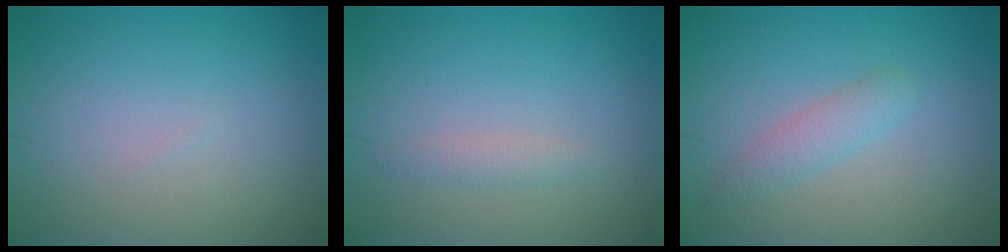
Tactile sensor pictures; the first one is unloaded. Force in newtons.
{"total": 1.1, "press": 1.1, "slide": 0.1}
{"total": 1.9, "press": 1.9, "slide": 0.0}